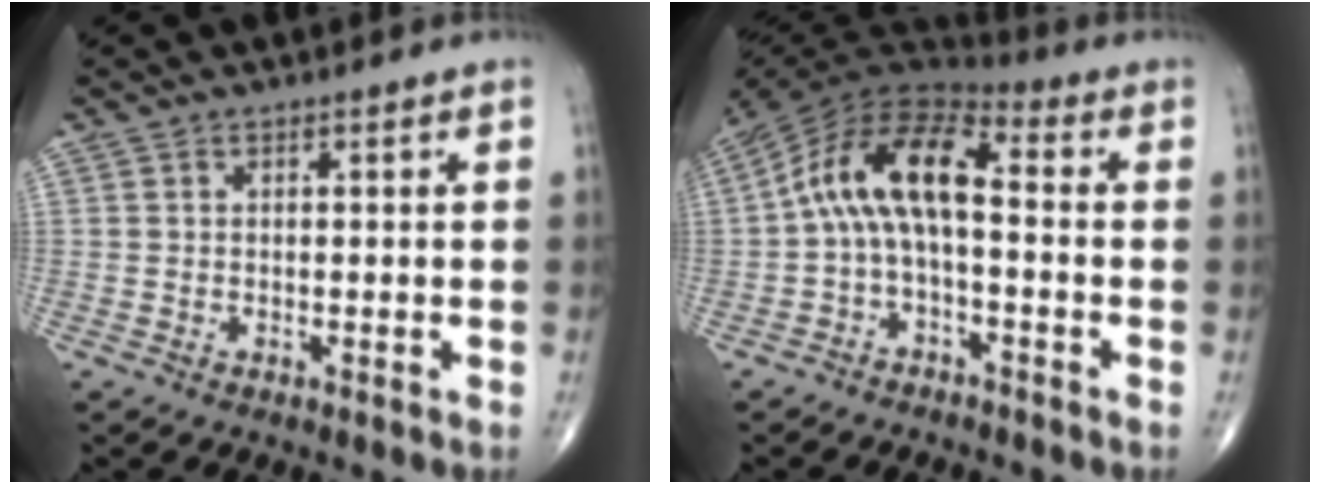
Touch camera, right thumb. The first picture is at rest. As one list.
[{"total": 13.1, "force": [-0.4, 6.3, 11.5], "torque": [-0.204, 0.048, -0.021]}]